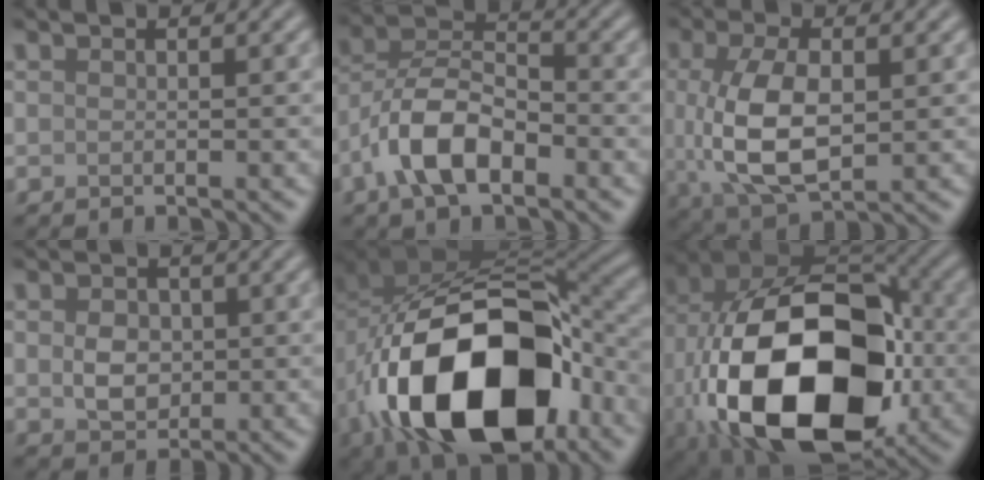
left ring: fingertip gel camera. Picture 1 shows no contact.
{"total": 6.8, "force": [-3.2, 3.4, 5.0], "torque": [-0.084, 0.012, -0.069]}
{"total": 7.7, "force": [0.0, 4.0, 6.6], "torque": [-0.144, -0.005, 0.004]}
{"total": 2.9, "force": [0.2, 2.4, 1.7], "torque": [-0.035, -0.003, 0.000]}
{"total": 18.2, "force": [-5.8, 11.3, 13.0], "torque": [-0.231, -0.038, -0.086]}
{"total": 19.5, "force": [-4.7, 12.2, 14.5], "torque": [-0.281, -0.027, -0.073]}